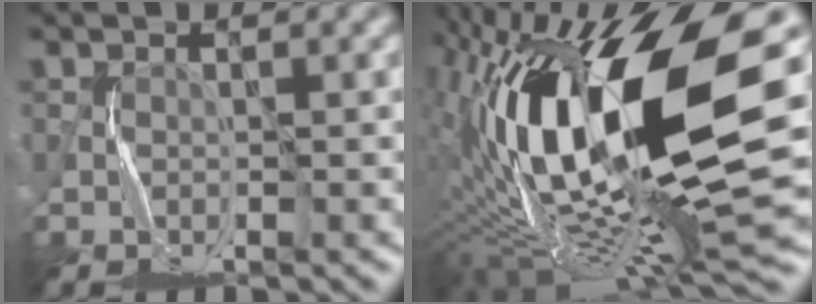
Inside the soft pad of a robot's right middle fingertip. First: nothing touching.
{"total": 18.2, "force": [1.5, 6.5, 17.0], "torque": [-0.320, -0.001, 0.026]}